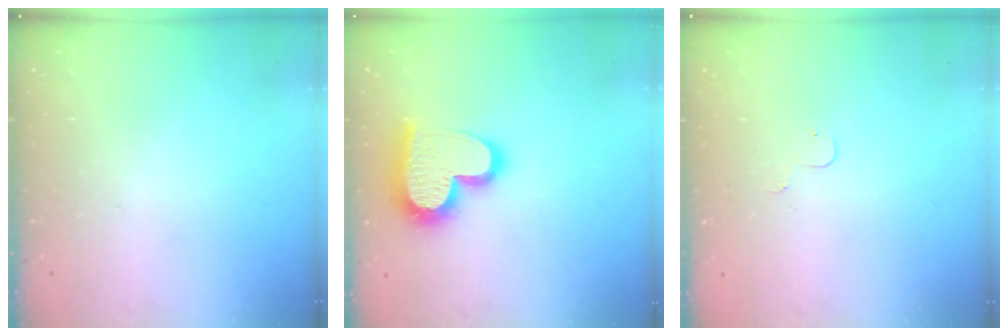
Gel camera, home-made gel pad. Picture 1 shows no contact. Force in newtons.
{"total": 21.8, "press": 21.7, "slide": 1.6}
{"total": 3.4, "press": 3.4, "slide": 0.4}